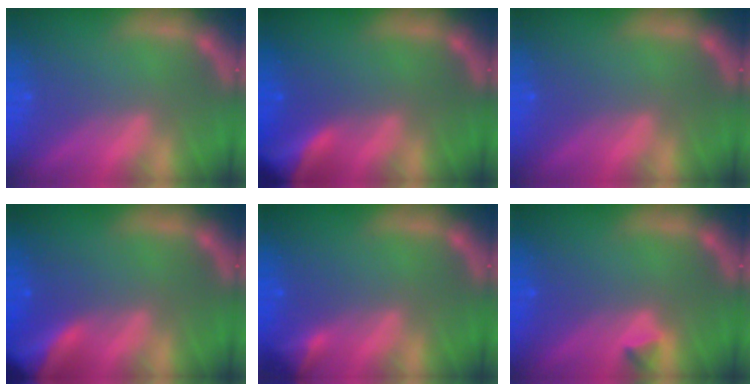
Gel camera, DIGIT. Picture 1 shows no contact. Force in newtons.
{"total": 5.9}
{"total": 0.0}
{"total": 6.9}
{"total": 1.9}
{"total": 0.9}